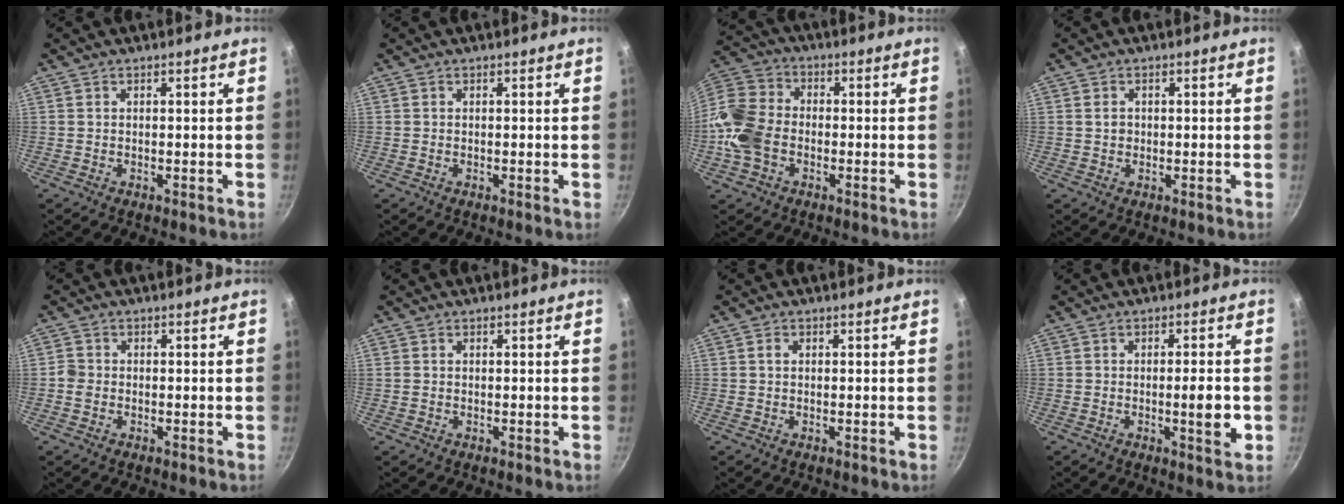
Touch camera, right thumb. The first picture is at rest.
{"total": 0.0}
{"total": 12.6, "force": [-2.9, 9.3, 7.9], "torque": [-0.147, 0.025, -0.078]}
{"total": 1.8, "force": [0.2, 1.6, 0.8], "torque": [-0.010, 0.004, 0.002]}
{"total": 2.0, "force": [-0.6, 1.7, 0.8], "torque": [-0.014, 0.010, -0.015]}
{"total": 0.7, "force": [0.1, 0.7, 0.3], "torque": [-0.006, 0.003, 0.001]}
{"total": 1.0, "force": [0.1, 0.8, 0.6], "torque": [-0.008, 0.004, 0.003]}
{"total": 5.7, "force": [-1.1, 1.3, 5.4], "torque": [-0.071, 0.007, -0.014]}